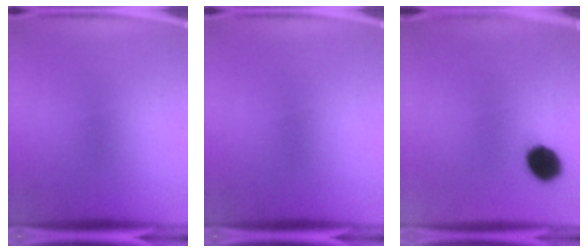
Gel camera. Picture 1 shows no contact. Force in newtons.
{"total": 0.0}
{"total": 8.7}